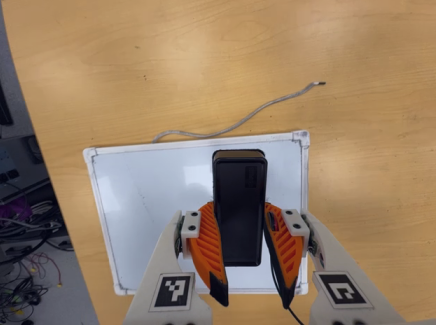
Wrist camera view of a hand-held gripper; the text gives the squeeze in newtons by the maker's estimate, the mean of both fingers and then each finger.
{"total": 9.4, "left": 7.7, "right": 11.2}